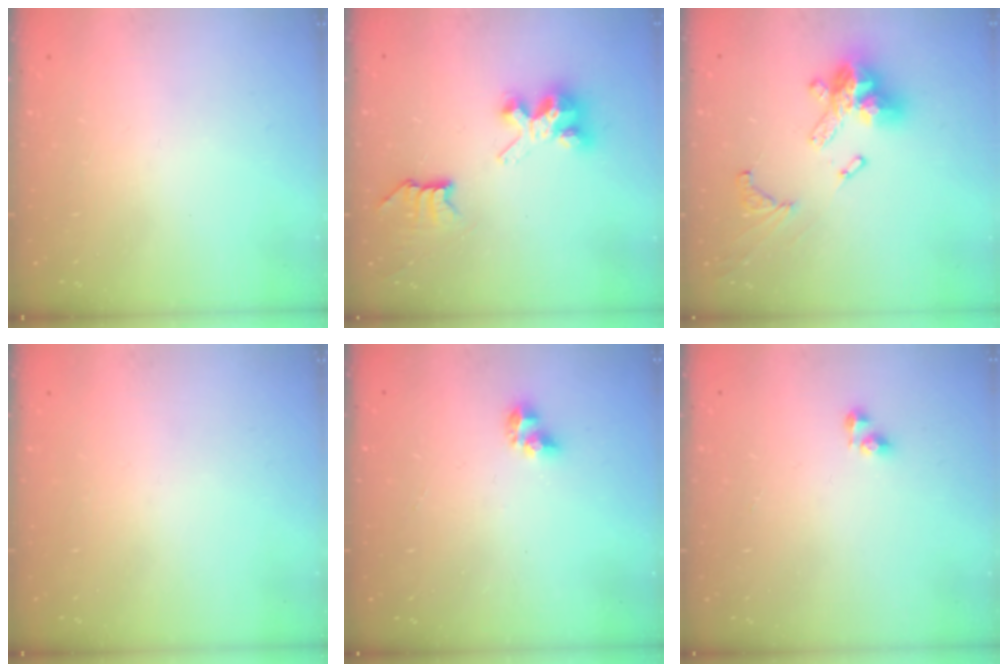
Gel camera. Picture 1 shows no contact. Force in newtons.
{"total": 7.4, "press": 7.4, "slide": 0.0}
{"total": 16.1, "press": 16.0, "slide": 1.8}
{"total": 0.0}
{"total": 5.3, "press": 5.3, "slide": 0.3}
{"total": 3.4, "press": 3.4, "slide": 0.4}